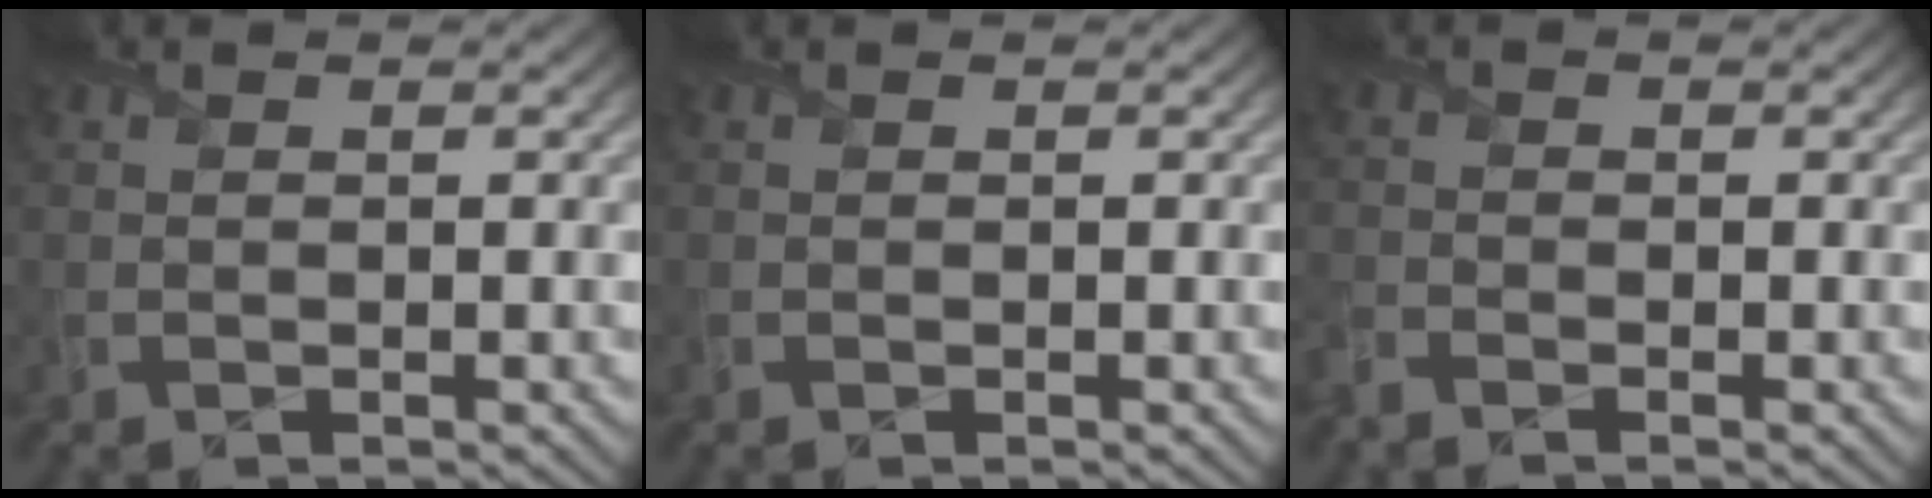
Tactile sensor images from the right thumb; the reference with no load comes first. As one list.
[{"total": 0.0}, {"total": 2.4, "force": [-2.1, 0.8, 0.9], "torque": [-0.026, -0.013, -0.056]}]